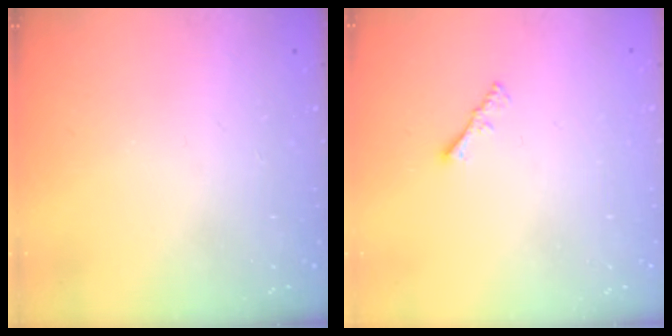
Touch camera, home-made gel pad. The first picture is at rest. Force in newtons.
{"total": 1.3, "press": 1.3, "slide": 0.4}